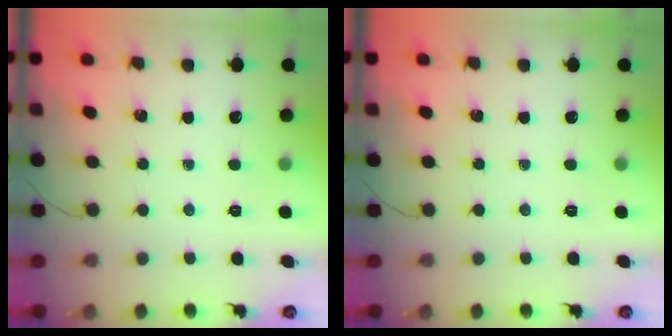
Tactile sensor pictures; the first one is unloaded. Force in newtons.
{"total": 0.0}